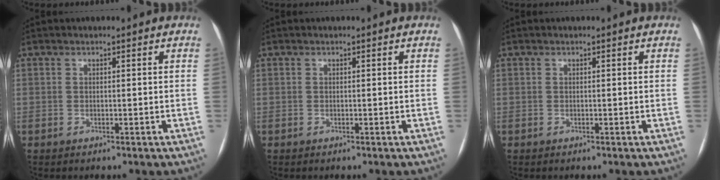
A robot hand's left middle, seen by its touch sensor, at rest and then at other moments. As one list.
[{"total": 0.0}, {"total": 0.0}]